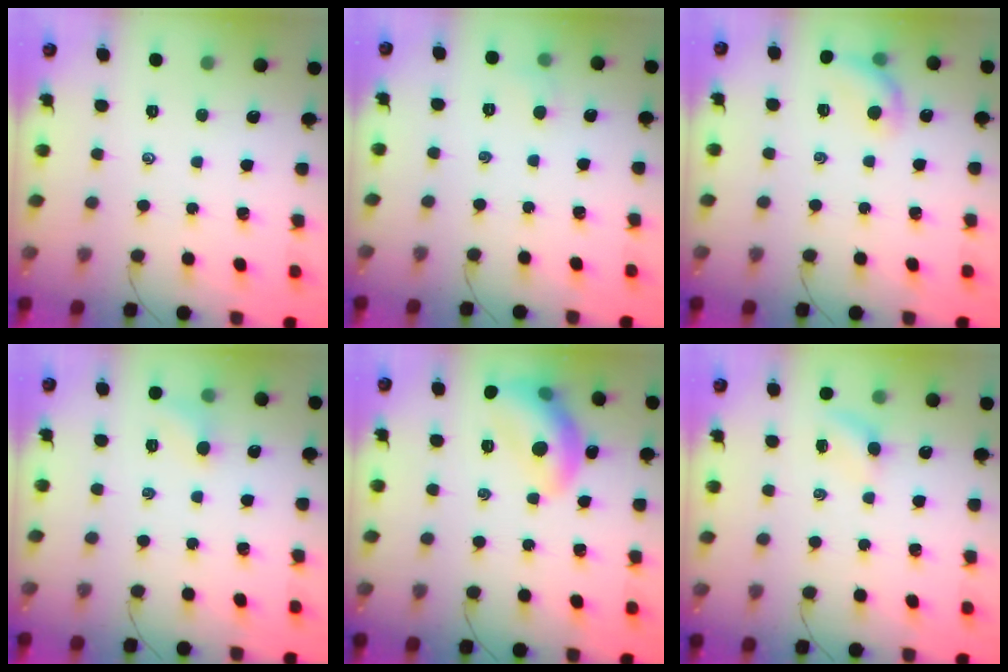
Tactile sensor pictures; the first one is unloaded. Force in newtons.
{"total": 3.8, "press": 3.6, "slide": 1.2}
{"total": 9.4, "press": 9.2, "slide": 1.8}
{"total": 5.8, "press": 5.6, "slide": 1.6}
{"total": 14.1, "press": 14.1, "slide": 1.1}
{"total": 5.3, "press": 5.1, "slide": 1.3}